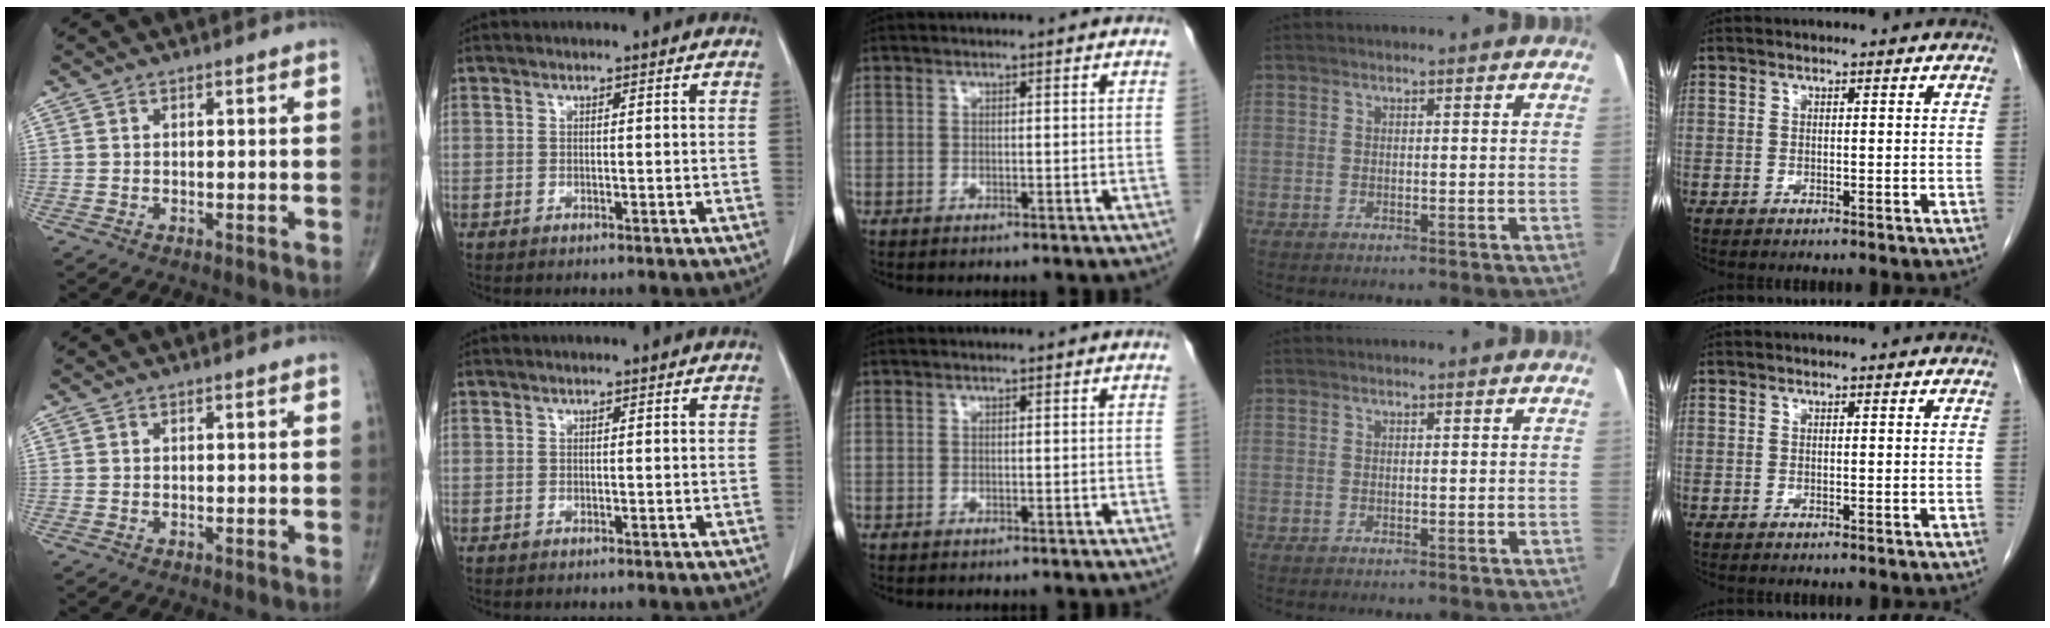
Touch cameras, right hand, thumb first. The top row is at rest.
{}